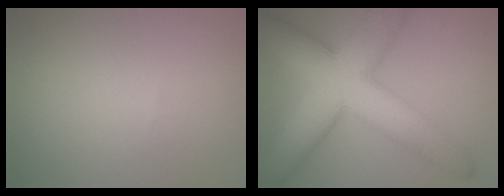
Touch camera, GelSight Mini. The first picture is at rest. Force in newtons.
{"total": 11.3, "press": 11.3, "slide": 0.5}